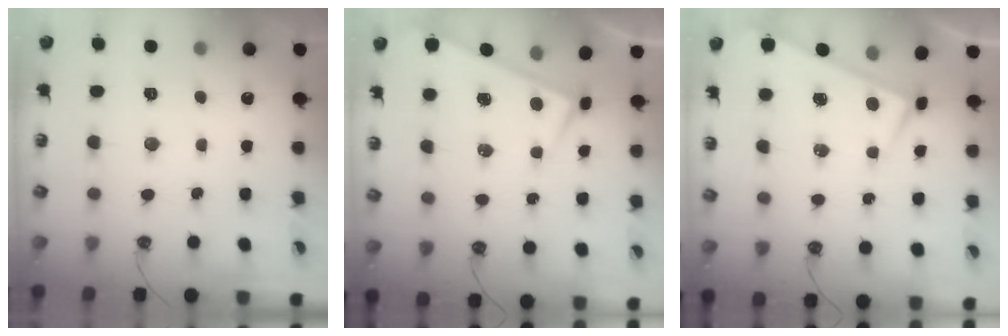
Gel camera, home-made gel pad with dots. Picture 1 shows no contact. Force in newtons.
{"total": 0.0}
{"total": 0.0}